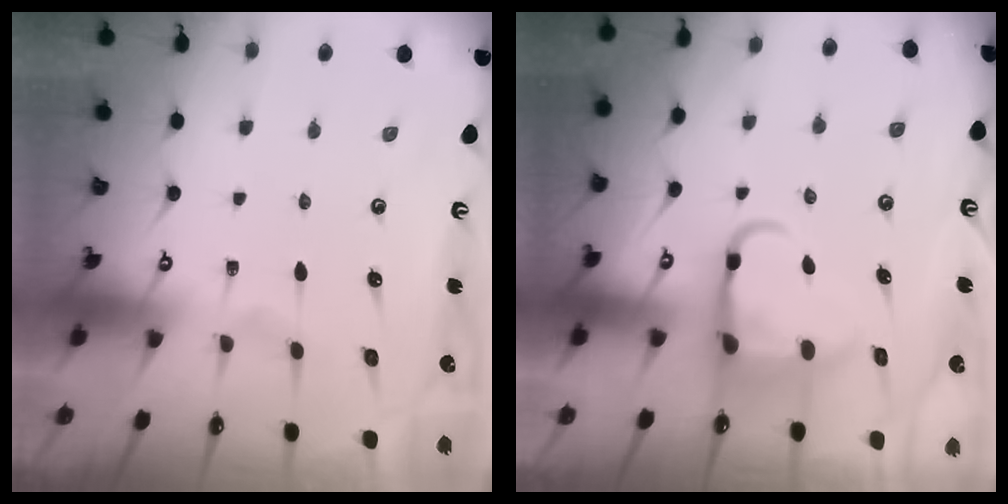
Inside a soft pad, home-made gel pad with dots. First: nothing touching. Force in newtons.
{"total": 7.4, "press": 7.2, "slide": 1.4}